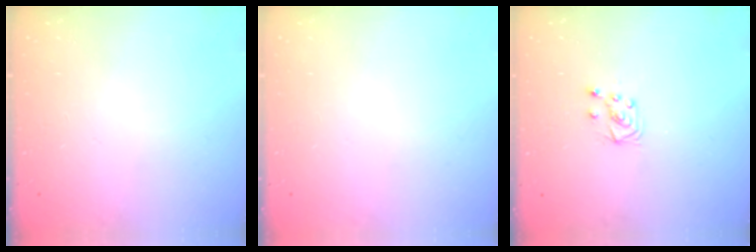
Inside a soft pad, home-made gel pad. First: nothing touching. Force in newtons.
{"total": 0.0}
{"total": 5.2, "press": 5.2, "slide": 0.4}